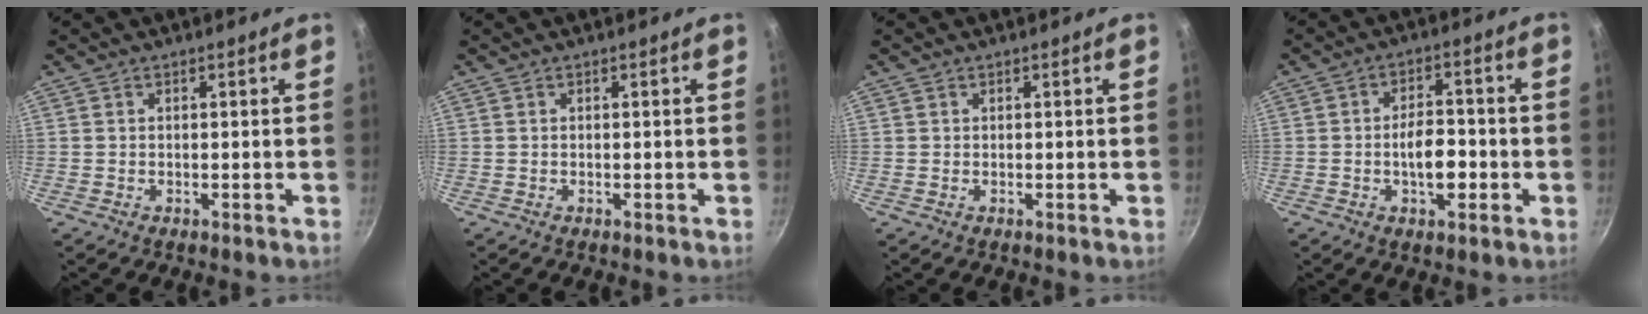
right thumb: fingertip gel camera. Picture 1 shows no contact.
{"total": 0.0}
{"total": 0.0}
{"total": 7.4, "force": [-1.9, 3.9, 6.0], "torque": [-0.071, 0.021, -0.032]}